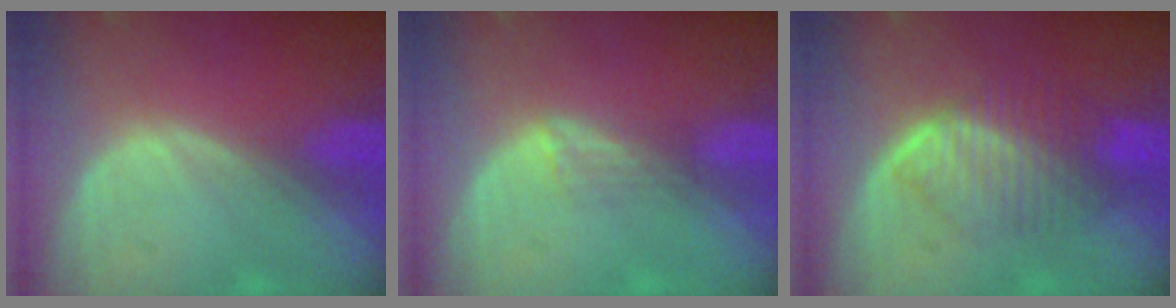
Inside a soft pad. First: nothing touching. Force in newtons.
{"total": 2.0, "press": 1.6, "slide": 1.3}
{"total": 6.6, "press": 6.5, "slide": 1.3}